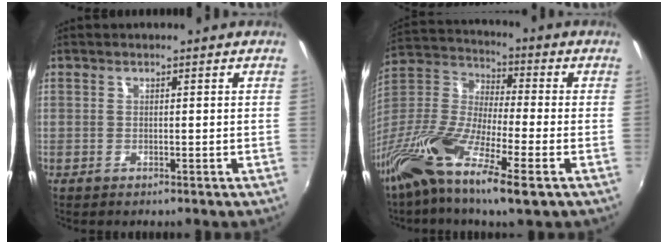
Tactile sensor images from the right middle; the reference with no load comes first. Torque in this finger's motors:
{"motor_torque": [1.04, -1.05, 0.58, 0.21]}